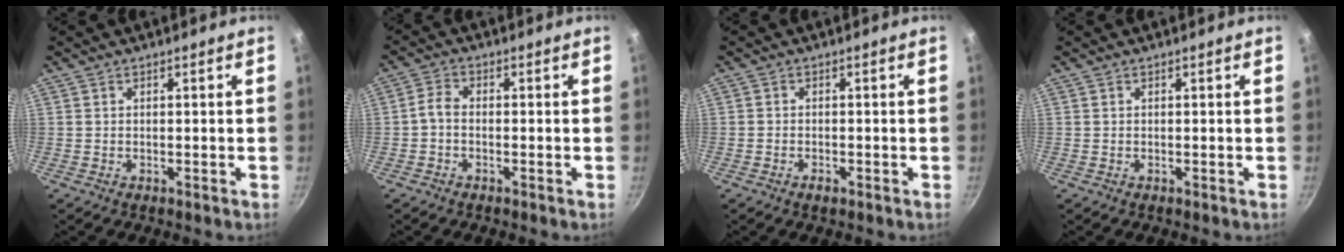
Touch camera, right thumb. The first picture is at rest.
{"total": 2.6, "force": [-1.0, 1.6, 1.8], "torque": [-0.045, 0.015, -0.028]}
{"total": 1.6, "force": [-1.0, 0.8, 0.9], "torque": [-0.020, 0.007, -0.020]}
{"total": 0.0}